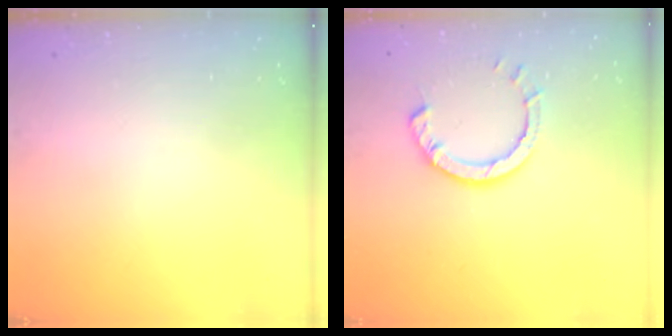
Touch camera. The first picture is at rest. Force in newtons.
{"total": 6.3, "press": 6.3, "slide": 0.6}